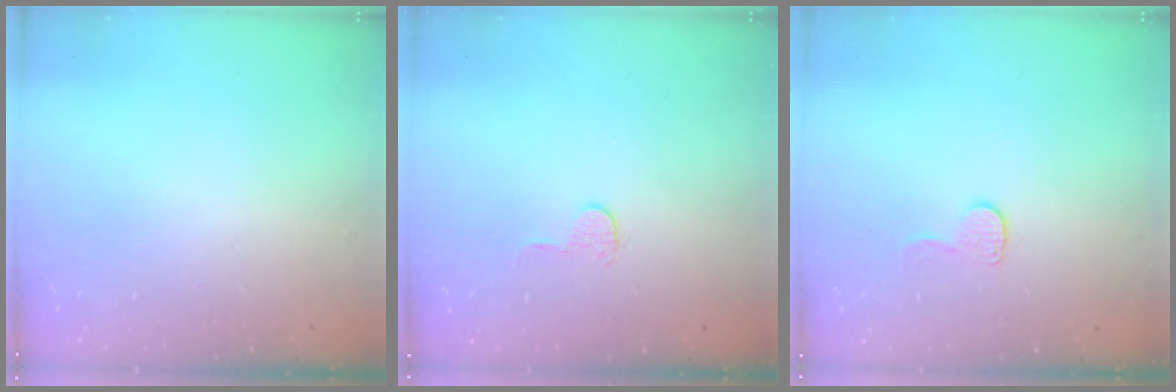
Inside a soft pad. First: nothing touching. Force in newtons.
{"total": 5.7, "press": 5.7, "slide": 0.2}
{"total": 6.0, "press": 5.9, "slide": 0.5}